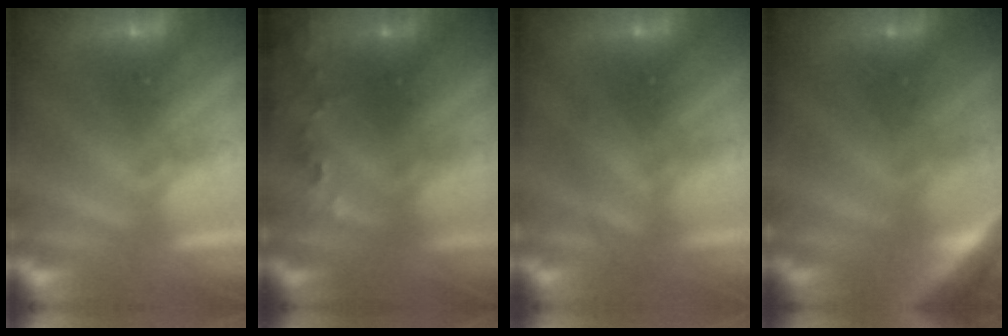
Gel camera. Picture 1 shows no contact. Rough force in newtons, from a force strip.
{"total": 7.2}
{"total": 2.5}
{"total": 4.8}